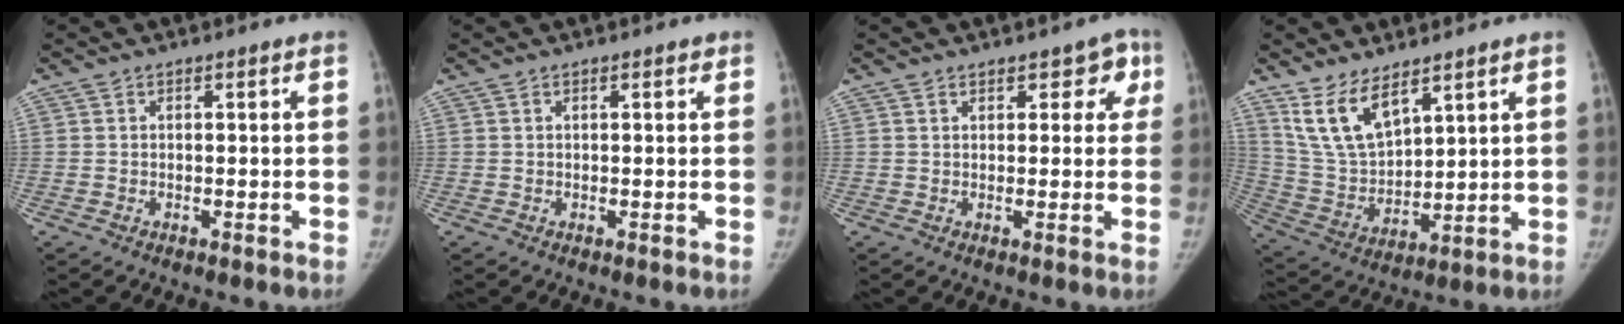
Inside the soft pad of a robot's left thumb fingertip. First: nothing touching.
{"total": 0.6, "force": [0.4, 0.2, 0.4], "torque": [-0.006, 0.000, 0.003]}
{"total": 4.4, "force": [2.4, 2.8, 2.5], "torque": [0.016, -0.003, 0.022]}
{"total": 11.4, "force": [7.5, 5.0, 7.0], "torque": [-0.121, -0.039, 0.168]}